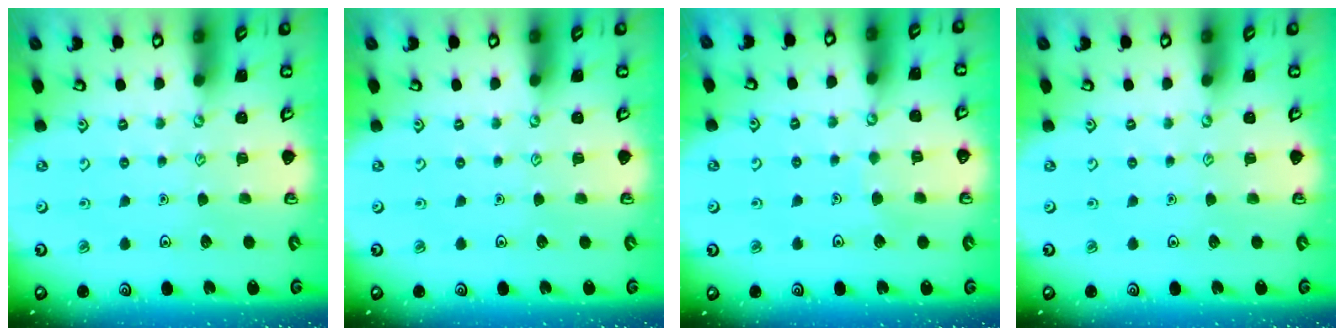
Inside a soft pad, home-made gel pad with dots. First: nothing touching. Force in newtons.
{"total": 0.0}
{"total": 3.9, "press": 3.9, "slide": 0.3}
{"total": 0.0}